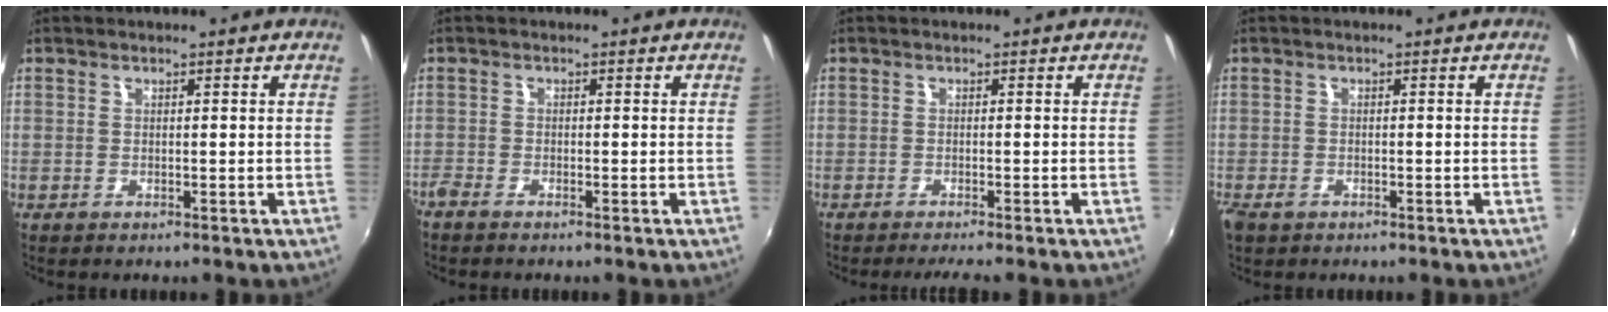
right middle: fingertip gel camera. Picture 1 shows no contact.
{"total": 1.7, "force": [-1.6, 0.3, 0.7], "torque": [-0.020, -0.007, -0.035]}
{"total": 2.3, "force": [-2.1, -0.5, 1.0], "torque": [-0.024, -0.012, -0.038]}
{"total": 2.7, "force": [-1.8, 1.6, 1.3], "torque": [-0.029, -0.008, -0.033]}